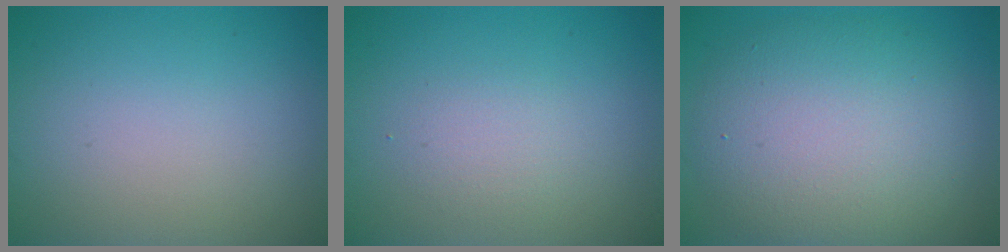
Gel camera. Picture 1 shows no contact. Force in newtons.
{"total": 1.5, "press": 1.5, "slide": 0.1}
{"total": 8.5, "press": 8.4, "slide": 0.4}